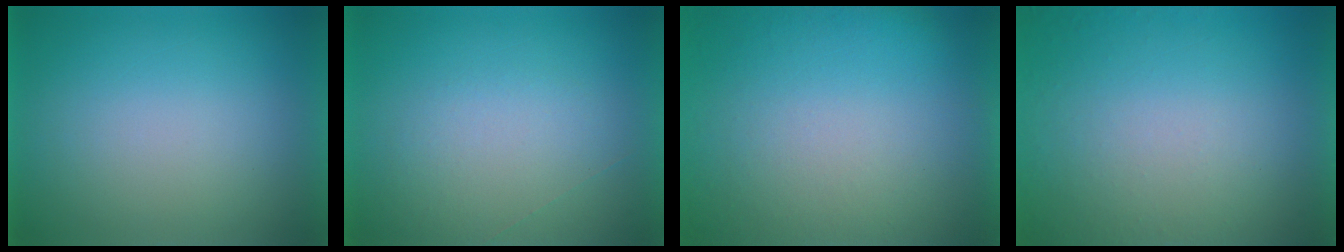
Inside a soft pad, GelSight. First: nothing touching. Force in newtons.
{"total": 1.0}
{"total": 5.7}
{"total": 4.7}